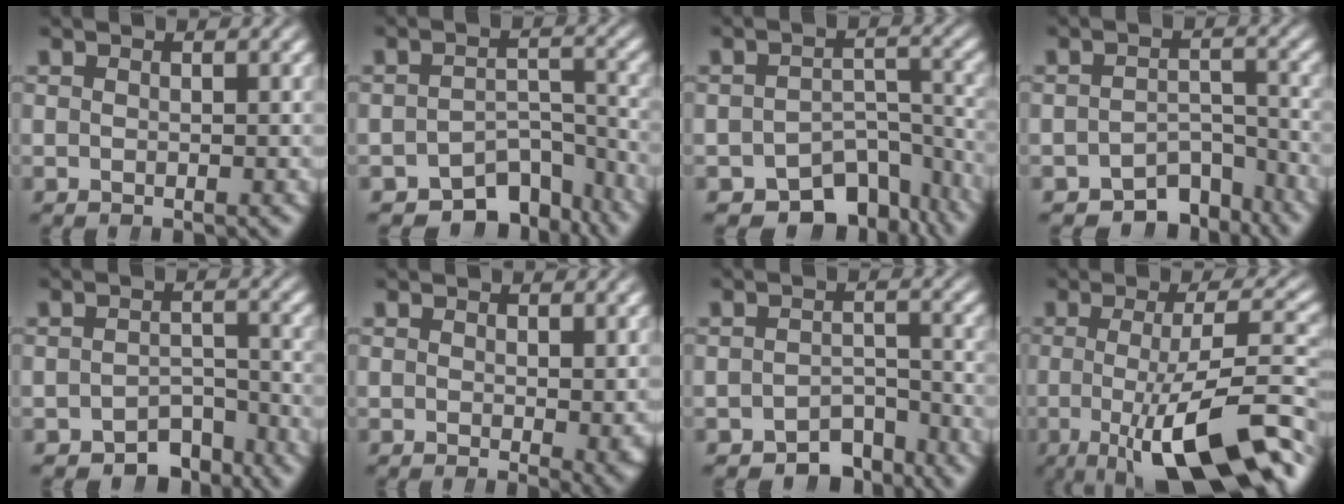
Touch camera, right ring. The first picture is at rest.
{"total": 8.6, "force": [-7.2, 3.6, 3.2], "torque": [-0.022, -0.012, -0.107]}
{"total": 10.5, "force": [-8.1, 5.1, 4.2], "torque": [-0.042, -0.020, -0.115]}
{"total": 6.9, "force": [-5.9, 2.8, 2.2], "torque": [-0.007, -0.012, -0.090]}
{"total": 5.7, "force": [-5.0, 2.3, 1.4], "torque": [0.010, -0.011, -0.079]}
{"total": 1.6, "force": [0.3, 0.5, 1.5], "torque": [-0.009, -0.002, 0.005]}
{"total": 5.5, "force": [-4.9, 2.0, 1.3], "torque": [0.011, -0.009, -0.079]}
{"total": 11.5, "force": [-4.6, 2.8, 10.2], "torque": [-0.147, -0.008, -0.054]}